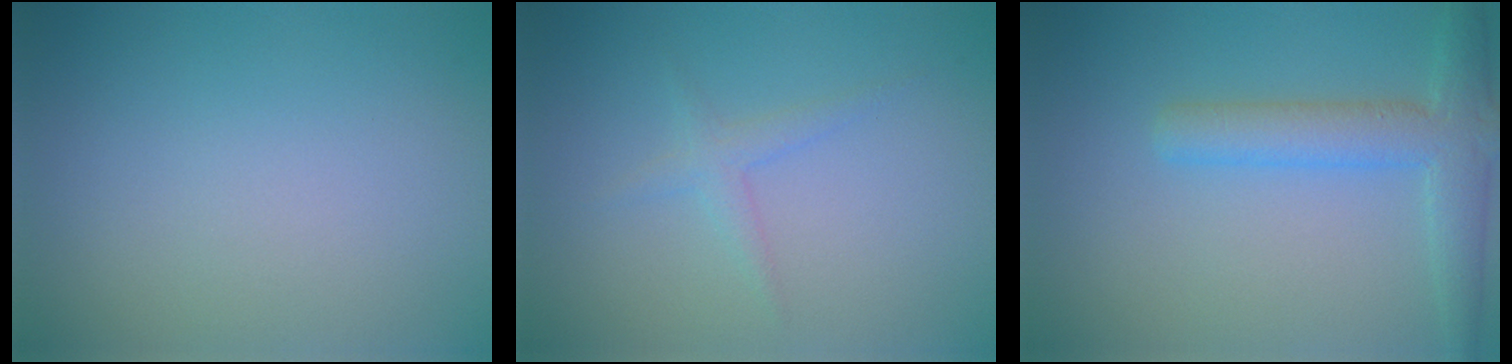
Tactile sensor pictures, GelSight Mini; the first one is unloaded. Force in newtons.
{"total": 1.4, "press": 1.4, "slide": 0.0}
{"total": 4.6, "press": 4.6, "slide": 0.2}